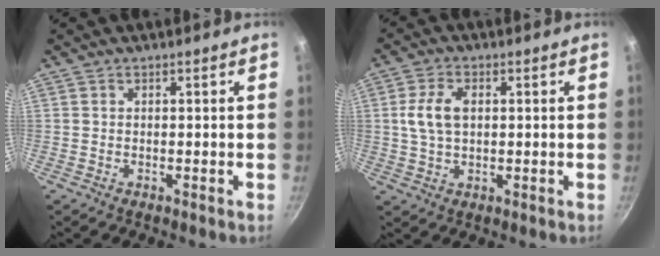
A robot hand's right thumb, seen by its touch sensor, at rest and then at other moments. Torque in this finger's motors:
{"motor_torque": [-0.27, 0.36, 0.46, -0.22, 0.16]}